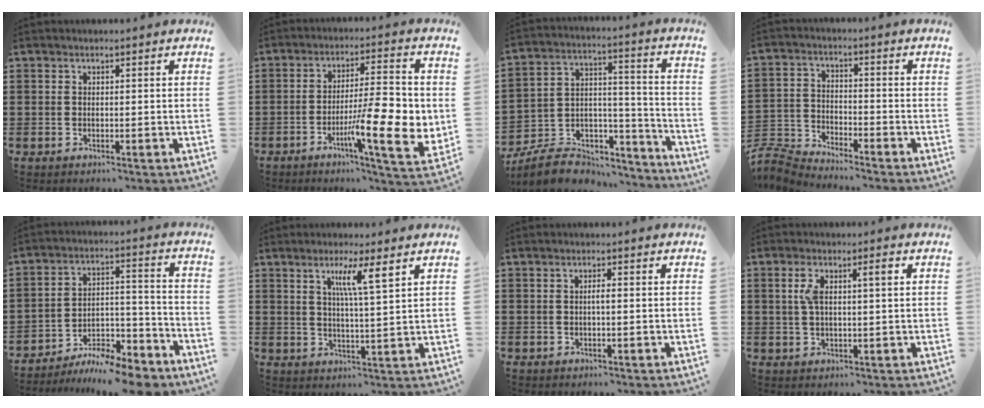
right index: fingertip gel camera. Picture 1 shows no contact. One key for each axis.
{"total": 12.7, "fx": -2.5, "fy": 2.7, "fz": 12.1, "tx": -0.185, "ty": -0.015, "tz": -0.045}
{"total": 8.6, "fx": -6.9, "fy": 4.2, "fz": 2.9, "tx": -0.066, "ty": 0.015, "tz": -0.129}
{"total": 4.6, "fx": -4.6, "fy": 0.6, "fz": 0.4, "tx": -0.032, "ty": -0.005, "tz": -0.102}
{"total": 9.8, "fx": -9.1, "fy": 1.8, "fz": 3.1, "tx": -0.028, "ty": 0.036, "tz": -0.171}
{"total": 5.9, "fx": 2.8, "fy": 0.1, "fz": 5.2, "tx": -0.103, "ty": -0.003, "tz": 0.042}
{"total": 1.2, "fx": -0.2, "fy": 0.1, "fz": 1.1, "tx": -0.021, "ty": -0.001, "tz": -0.004}
{"total": 4.4, "fx": 1.1, "fy": 1.1, "fz": 4.1, "tx": -0.081, "ty": 0.008, "tz": 0.014}